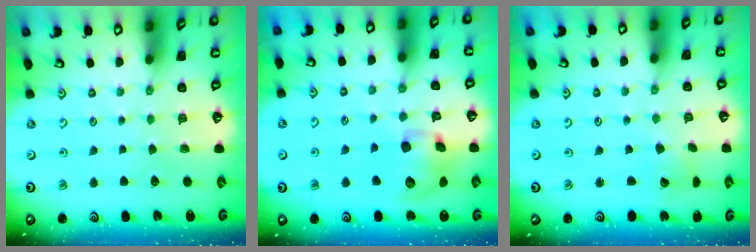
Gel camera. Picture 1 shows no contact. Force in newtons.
{"total": 12.5, "press": 12.4, "slide": 1.7}
{"total": 2.6, "press": 2.6, "slide": 0.3}